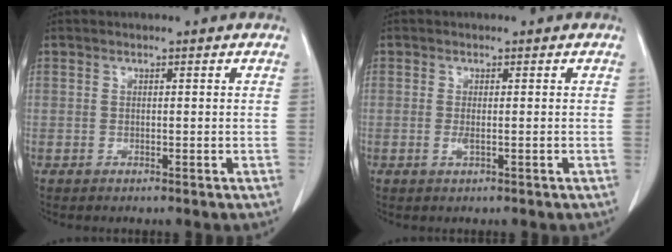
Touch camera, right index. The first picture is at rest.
{"total": 1.3, "force": [-0.3, 0.2, 1.3], "torque": [-0.025, -0.004, -0.003]}